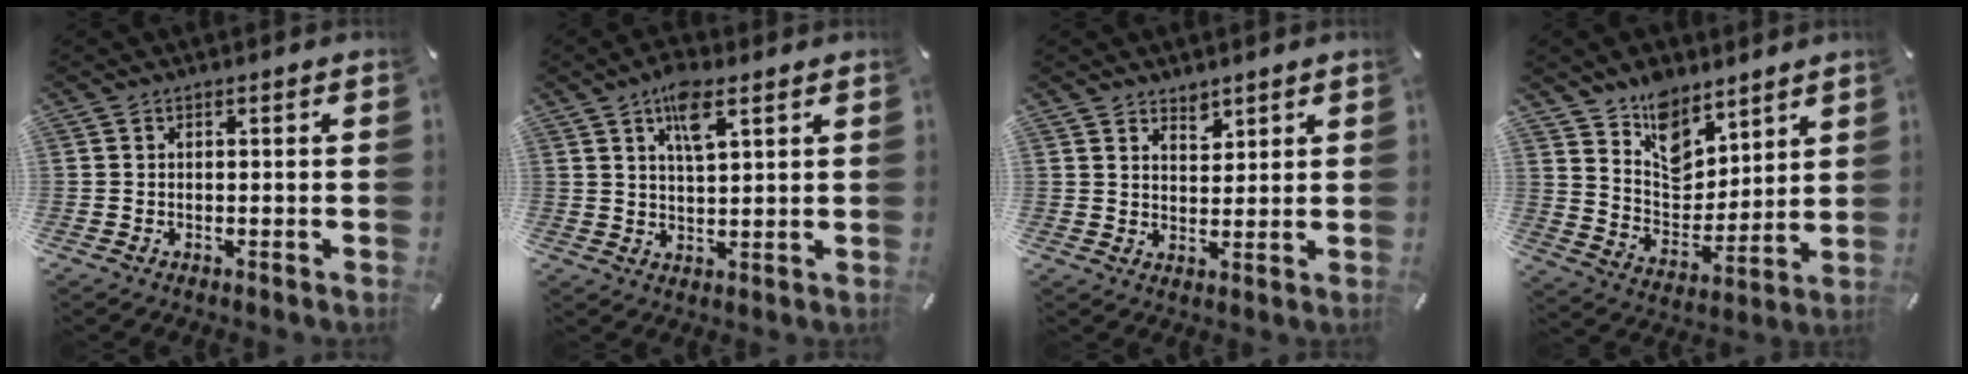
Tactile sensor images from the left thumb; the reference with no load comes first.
{"total": 7.8, "force": [4.3, 2.9, 5.8], "torque": [-0.099, -0.009, 0.073]}
{"total": 3.4, "force": [2.7, 2.1, 0.1], "torque": [0.005, -0.016, 0.048]}
{"total": 10.7, "force": [8.1, 6.6, 2.3], "torque": [-0.049, -0.073, 0.154]}